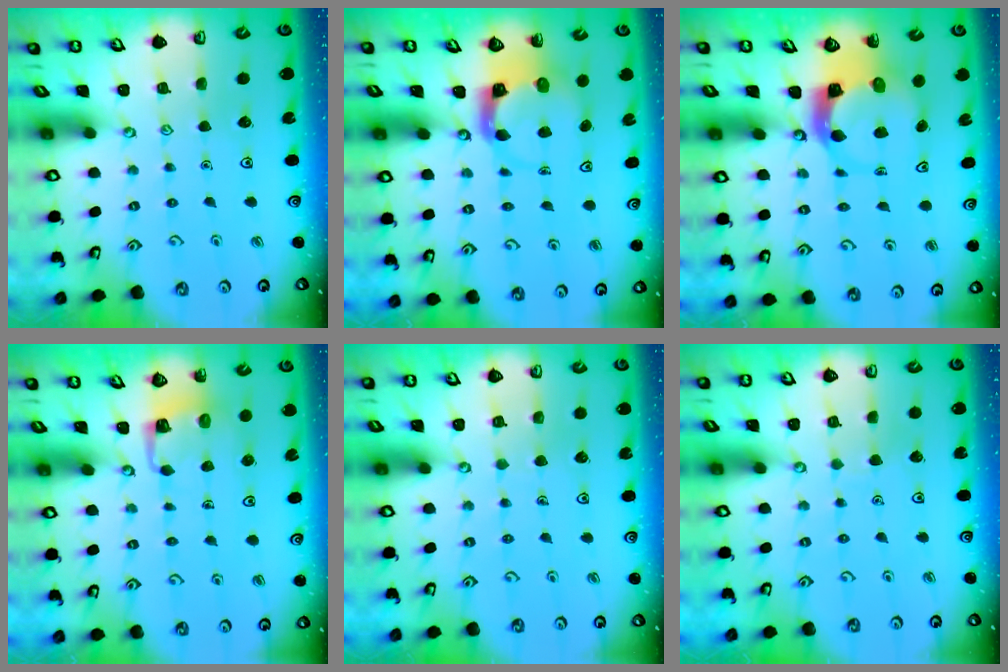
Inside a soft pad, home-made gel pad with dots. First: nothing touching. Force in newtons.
{"total": 3.7, "press": 3.6, "slide": 0.6}
{"total": 6.1, "press": 6.0, "slide": 0.9}
{"total": 3.8, "press": 3.8, "slide": 0.3}
{"total": 3.8, "press": 3.7, "slide": 0.2}
{"total": 2.5, "press": 2.5, "slide": 0.2}